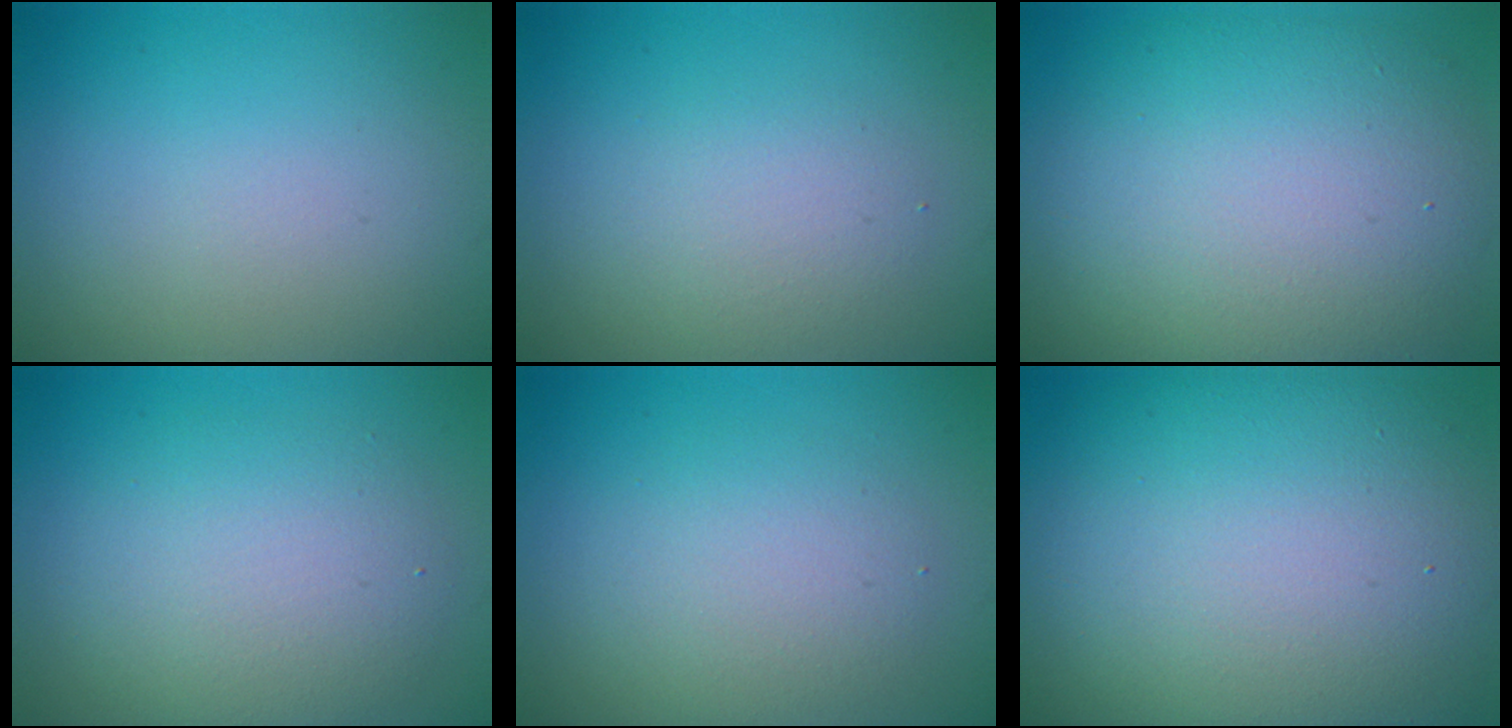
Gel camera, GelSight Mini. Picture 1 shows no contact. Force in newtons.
{"total": 2.4, "press": 2.4, "slide": 0.0}
{"total": 12.1, "press": 12.1, "slide": 0.5}
{"total": 4.5, "press": 4.5, "slide": 0.1}
{"total": 3.4, "press": 3.4, "slide": 0.2}
{"total": 16.5, "press": 16.5, "slide": 0.9}